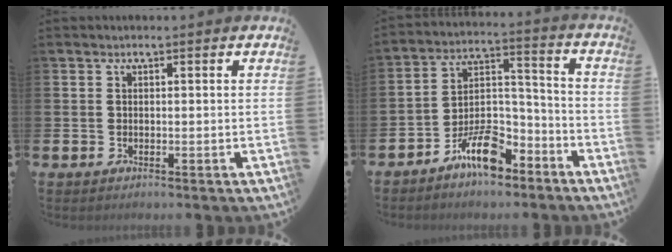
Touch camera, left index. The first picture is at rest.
{"total": 8.8, "force": [-6.4, 3.7, 4.7], "torque": [-0.088, 0.009, -0.122]}